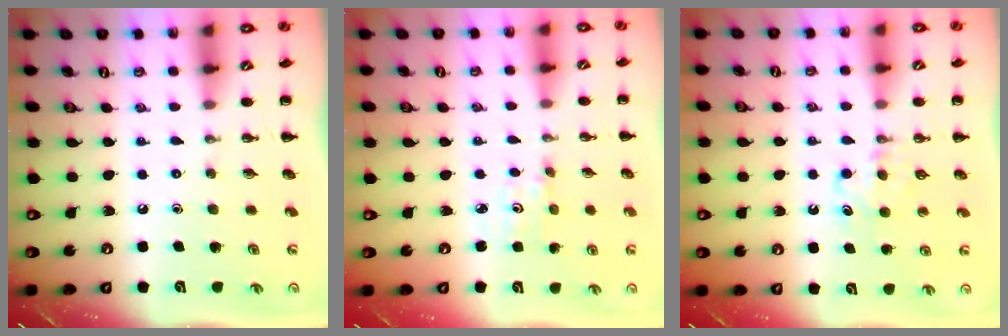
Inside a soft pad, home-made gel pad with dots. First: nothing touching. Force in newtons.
{"total": 2.6, "press": 2.5, "slide": 0.8}
{"total": 5.2, "press": 5.0, "slide": 1.6}